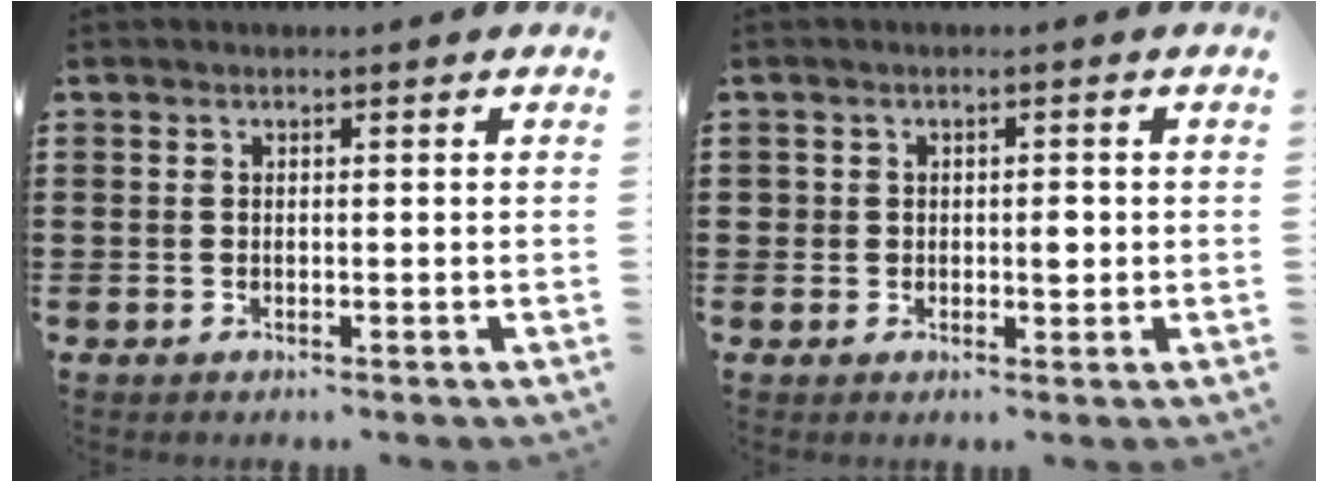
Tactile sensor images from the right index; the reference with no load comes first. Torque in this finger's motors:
{"motor_torque": [0.22, 0.26, 0.09, 0.05]}